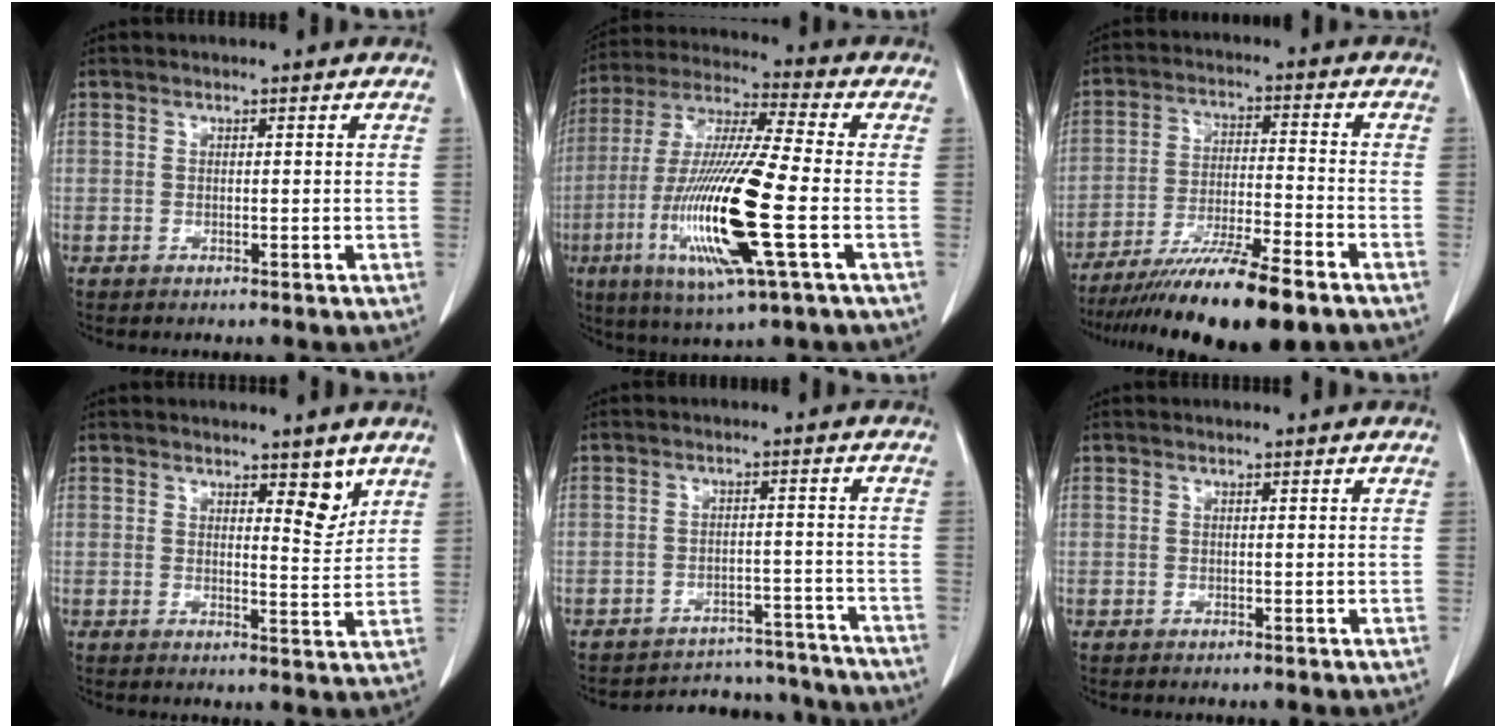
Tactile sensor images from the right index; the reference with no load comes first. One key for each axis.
{"total": 18.7, "fx": -4.7, "fy": 0.9, "fz": 18.1, "tx": -0.375, "ty": -0.019, "tz": -0.088}
{"total": 15.9, "fx": -12.2, "fy": 0.9, "fz": 10.3, "tx": -0.168, "ty": -0.033, "tz": -0.202}
{"total": 3.9, "fx": 2.6, "fy": 1.3, "fz": 2.7, "tx": -0.032, "ty": -0.014, "tz": 0.035}
{"total": 14.1, "fx": -13.6, "fy": 3.8, "fz": 1.2, "tx": -0.011, "ty": 0.025, "tz": -0.162}
{"total": 0.0}